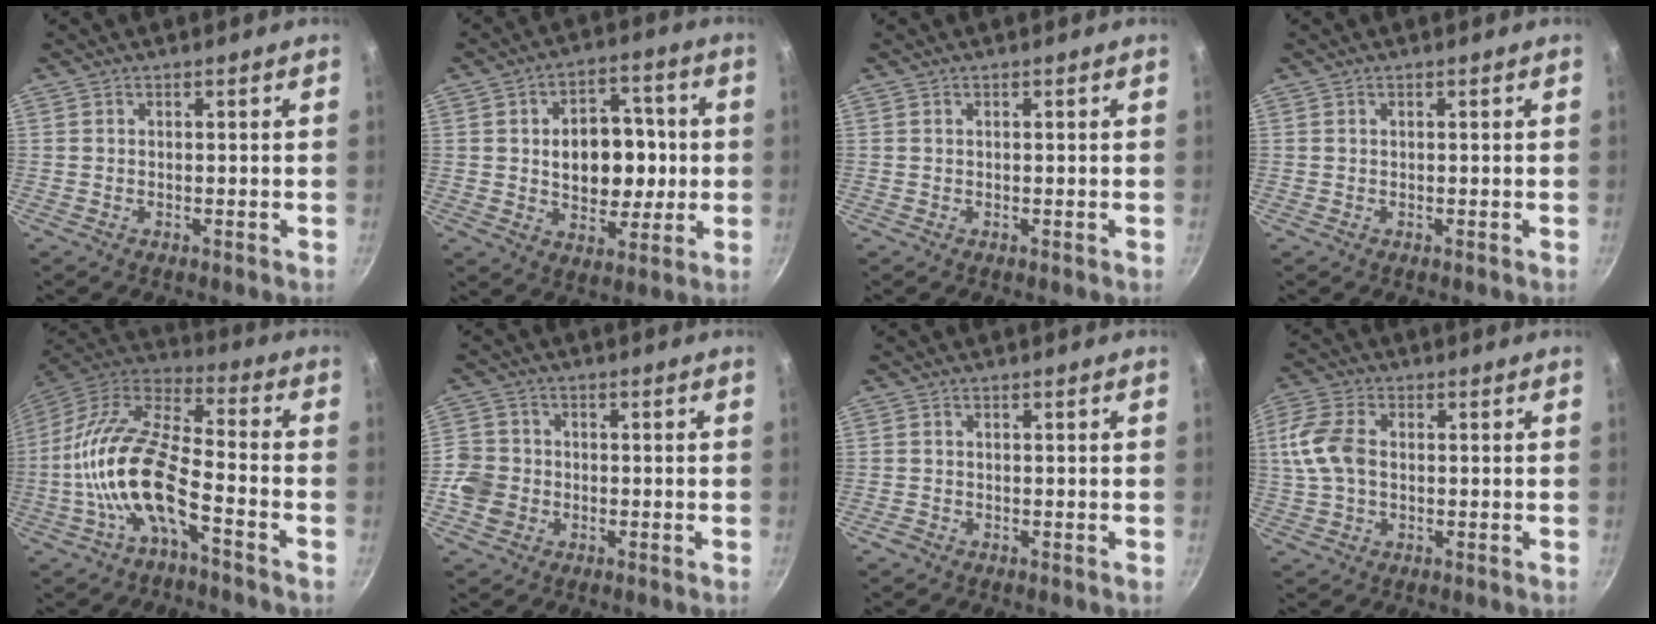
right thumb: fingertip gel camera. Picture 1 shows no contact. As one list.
[{"total": 14.0, "force": [0.5, 9.9, 9.9], "torque": [-0.093, 0.011, 0.010]}, {"total": 0.0}, {"total": 0.0}, {"total": 16.9, "force": [-5.8, 6.6, 14.4], "torque": [-0.279, 0.049, -0.125]}, {"total": 6.9, "force": [-2.0, 6.0, 2.6], "torque": [-0.034, 0.021, -0.049]}, {"total": 1.3, "force": [-0.8, 1.0, 0.3], "torque": [-0.007, 0.004, -0.014]}, {"total": 9.8, "force": [0.6, 6.5, 7.3], "torque": [-0.155, 0.016, 0.003]}]